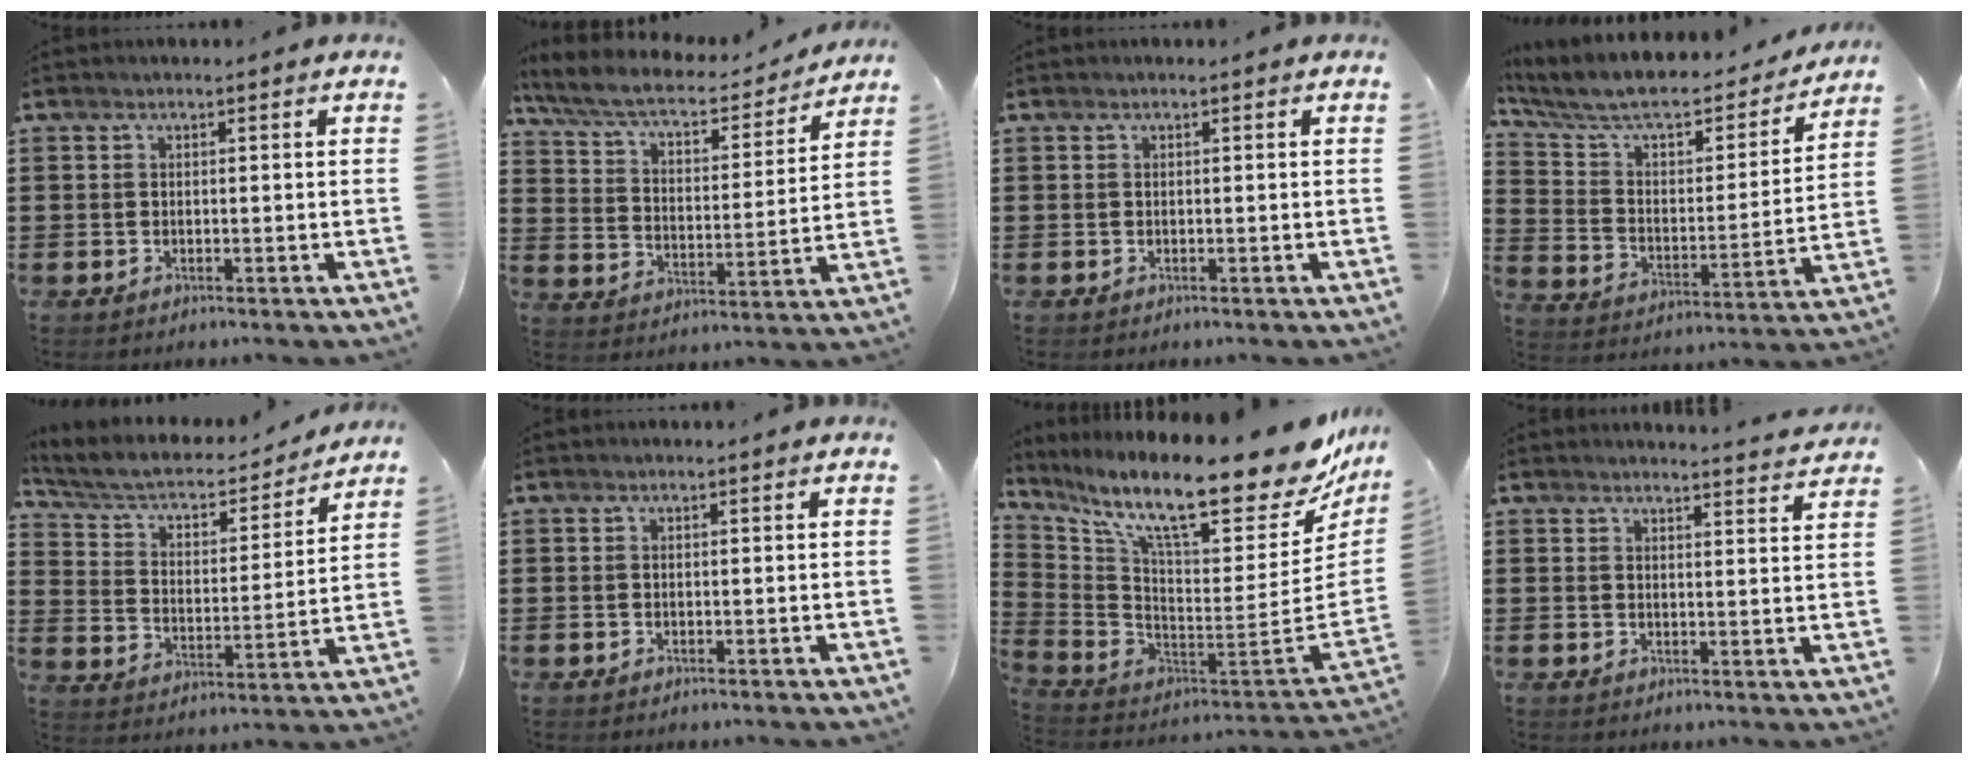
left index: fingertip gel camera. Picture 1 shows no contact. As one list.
[{"total": 7.1, "force": [6.1, 1.3, 3.3], "torque": [-0.093, -0.034, 0.102]}, {"total": 0.0}, {"total": 8.3, "force": [7.0, 2.1, 4.0], "torque": [-0.109, -0.049, 0.117]}, {"total": 5.1, "force": [4.1, 1.9, 2.3], "torque": [-0.065, -0.028, 0.063]}, {"total": 0.0}, {"total": 16.7, "force": [11.5, 2.0, 12.0], "torque": [-0.217, -0.094, 0.183]}, {"total": 2.9, "force": [2.9, -0.4, 0.2], "torque": [-0.005, -0.017, 0.052]}]